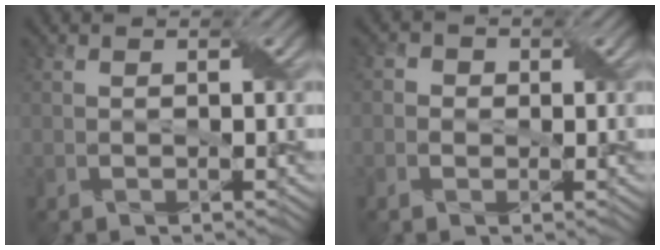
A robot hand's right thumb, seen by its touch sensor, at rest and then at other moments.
{"total": 1.7, "force": [-0.1, 1.7, 0.3], "torque": [-0.001, 0.003, -0.010]}